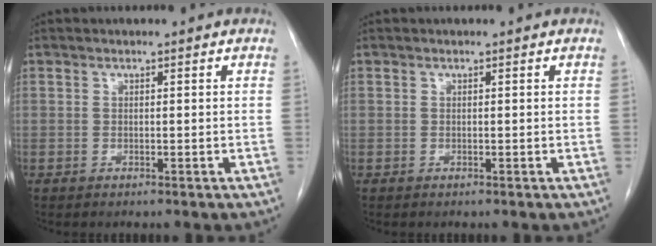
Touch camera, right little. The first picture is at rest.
{"total": 0.0}